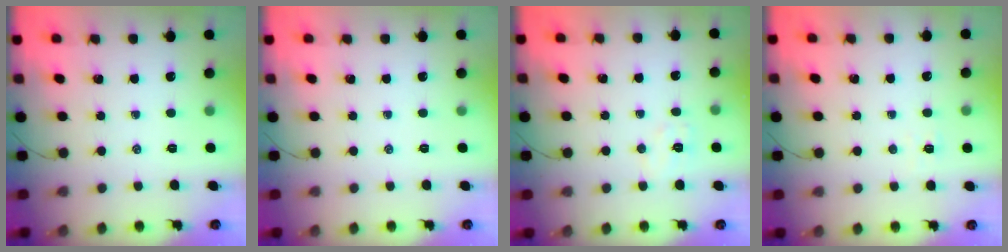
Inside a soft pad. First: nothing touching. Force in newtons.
{"total": 0.0}
{"total": 5.9, "press": 5.8, "slide": 1.0}
{"total": 2.8, "press": 2.7, "slide": 0.8}